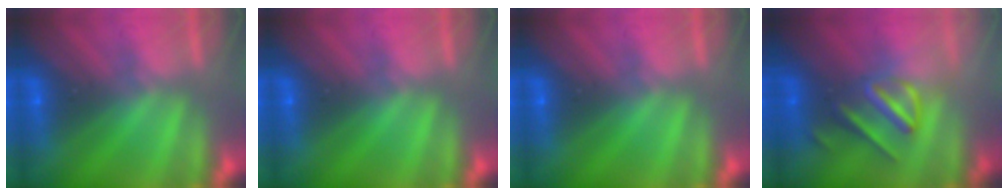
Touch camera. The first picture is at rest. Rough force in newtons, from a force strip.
{"total": 0.0}
{"total": 0.0}
{"total": 3.0}